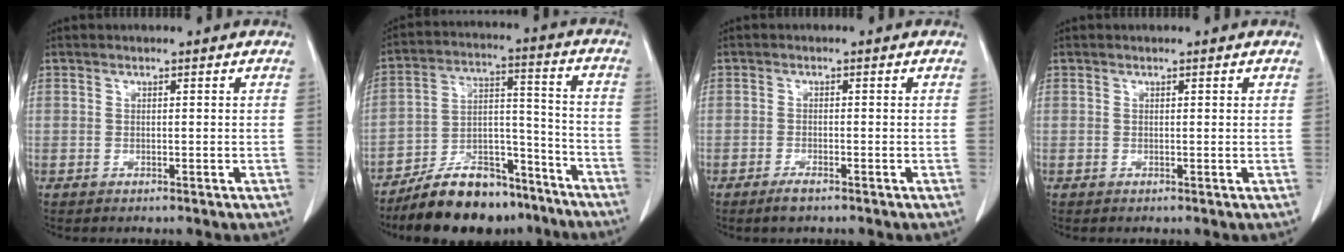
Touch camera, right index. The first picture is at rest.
{"total": 15.2, "force": [-12.4, 5.8, 6.6], "torque": [-0.098, 0.039, -0.205]}
{"total": 2.1, "force": [-1.6, 0.4, 1.3], "torque": [-0.028, -0.003, -0.028]}
{"total": 0.0}